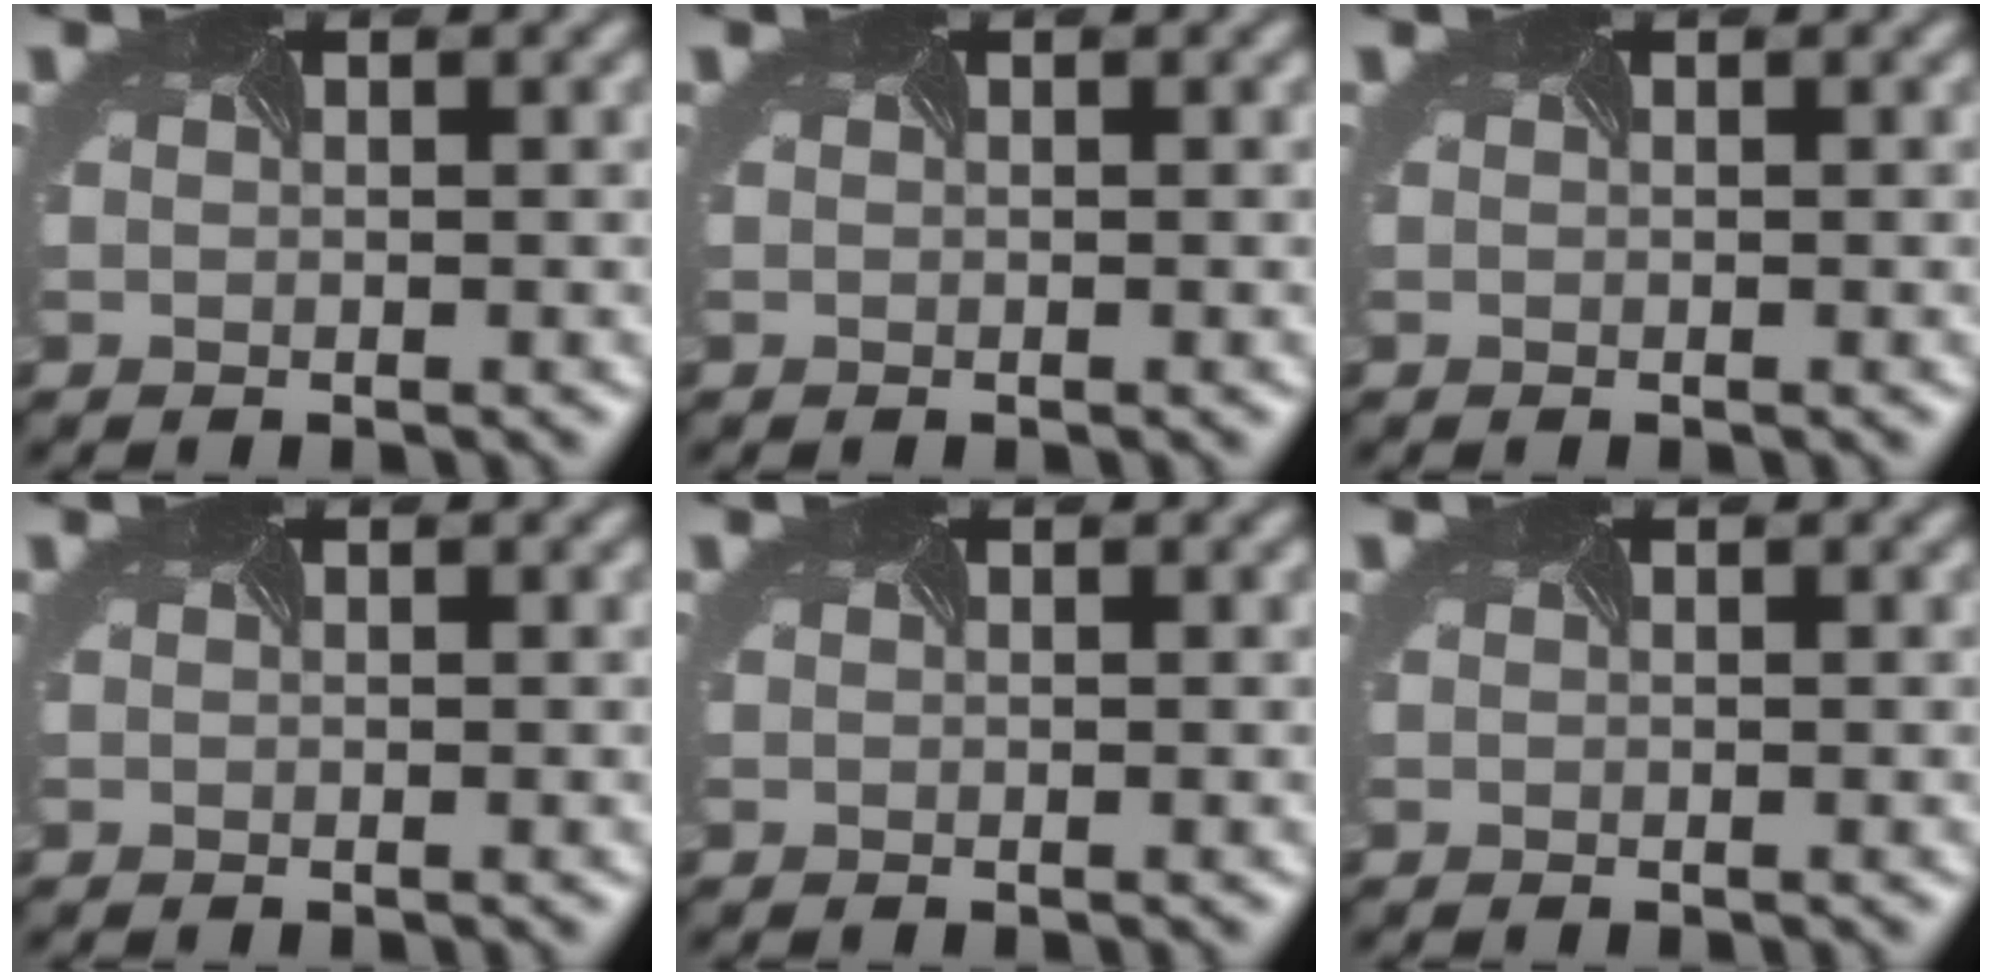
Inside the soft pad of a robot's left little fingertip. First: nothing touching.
{"total": 0.0}
{"total": 0.0}
{"total": 0.0}
{"total": 0.0}
{"total": 0.0}